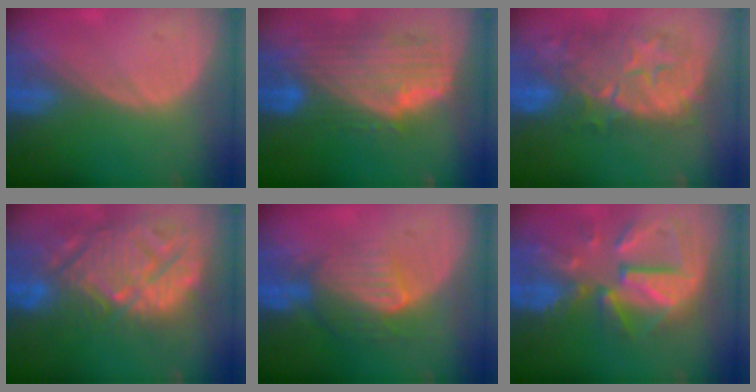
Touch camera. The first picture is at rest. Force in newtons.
{"total": 11.1, "press": 9.5, "slide": 5.7}
{"total": 11.3, "press": 10.4, "slide": 4.3}
{"total": 15.0, "press": 12.9, "slide": 7.7}
{"total": 7.9, "press": 7.3, "slide": 3.0}
{"total": 11.9, "press": 10.4, "slide": 5.8}